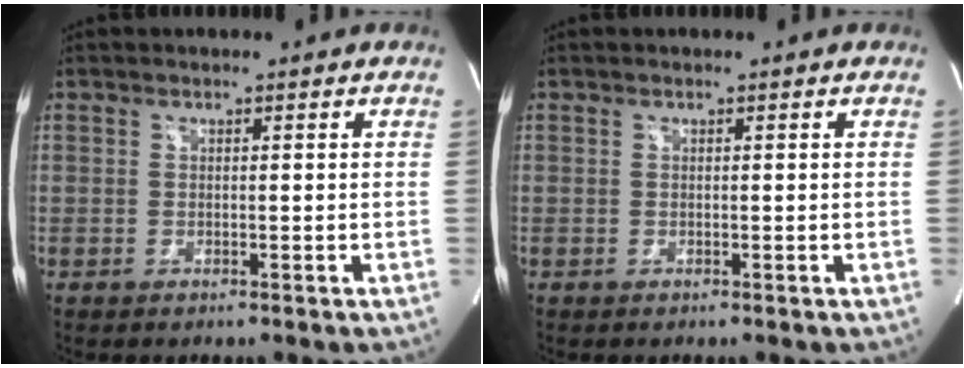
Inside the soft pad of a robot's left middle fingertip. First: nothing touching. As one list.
[{"total": 0.0}]